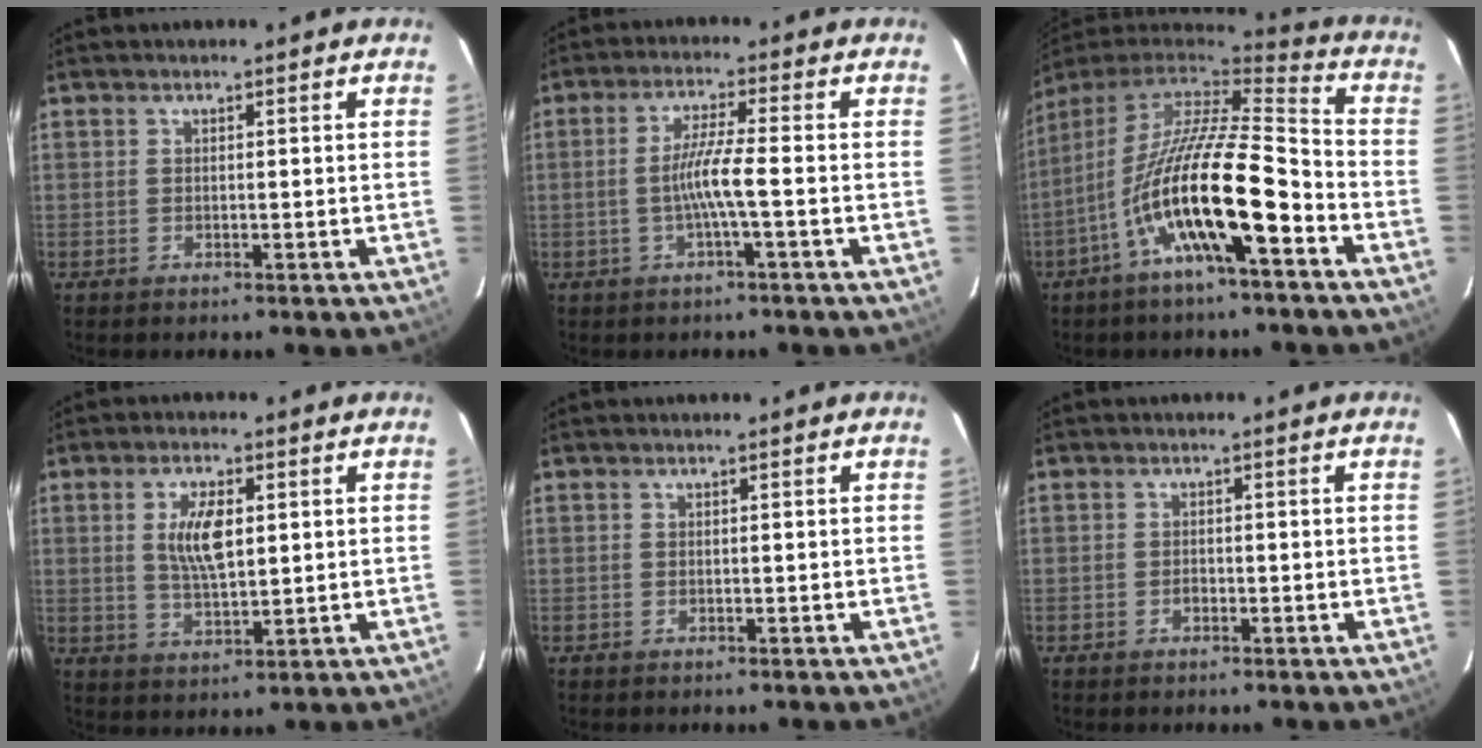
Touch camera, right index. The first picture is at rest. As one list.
[{"total": 5.3, "force": [-1.6, -0.8, 5.0], "torque": [-0.103, 0.000, -0.029]}, {"total": 18.6, "force": [-8.0, 3.2, 16.4], "torque": [-0.282, -0.032, -0.149]}, {"total": 7.4, "force": [1.6, 3.1, 6.5], "torque": [-0.122, 0.002, 0.034]}, {"total": 0.0}, {"total": 1.0, "force": [-0.5, 0.8, 0.4], "torque": [-0.004, 0.002, -0.008]}]